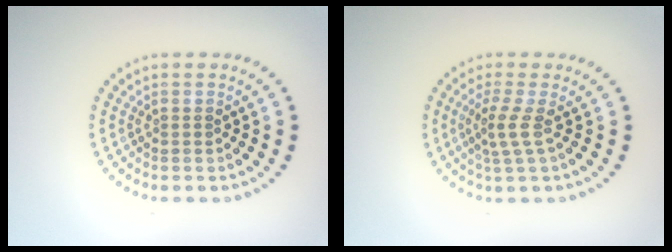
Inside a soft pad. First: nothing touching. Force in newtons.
{"total": 2.1, "press": 1.6, "slide": 1.5}